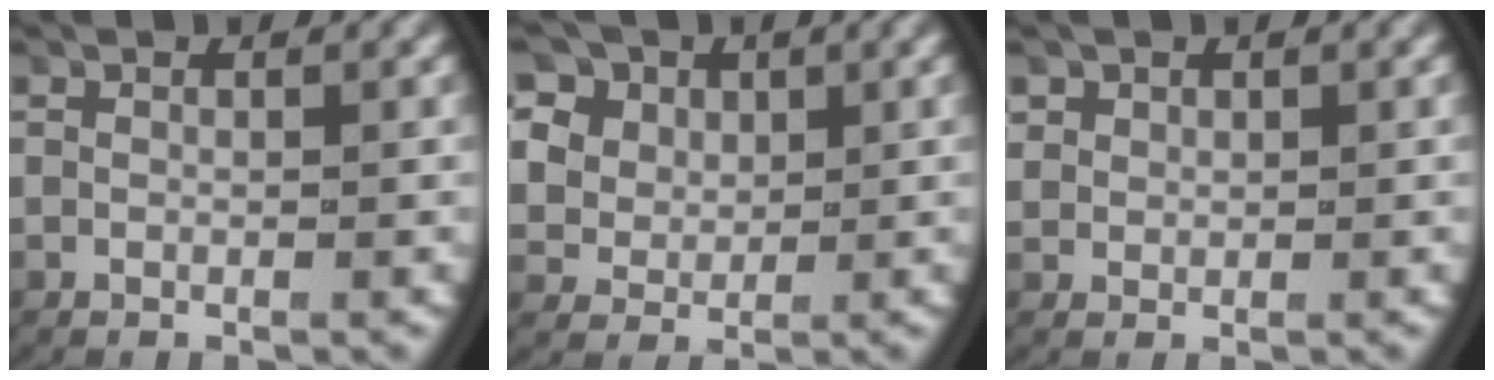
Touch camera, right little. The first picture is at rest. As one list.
[{"total": 7.5, "force": [2.7, 6.2, 3.1], "torque": [-0.073, -0.002, 0.041]}, {"total": 1.3, "force": [0.6, 1.1, 0.4], "torque": [-0.018, -0.002, 0.018]}]